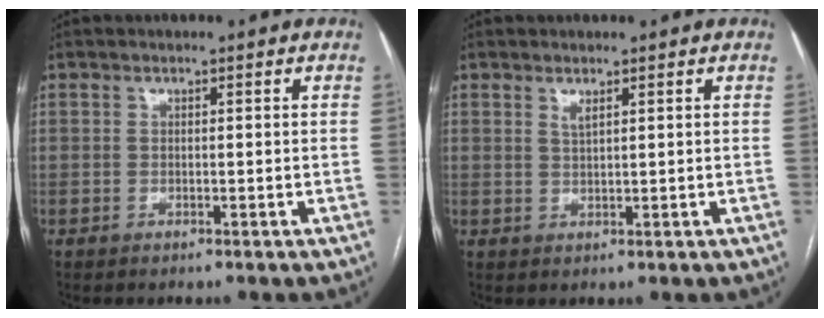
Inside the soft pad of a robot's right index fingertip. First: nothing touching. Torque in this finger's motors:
{"motor_torque": [0.07, 0.16, 0.00, 0.03]}